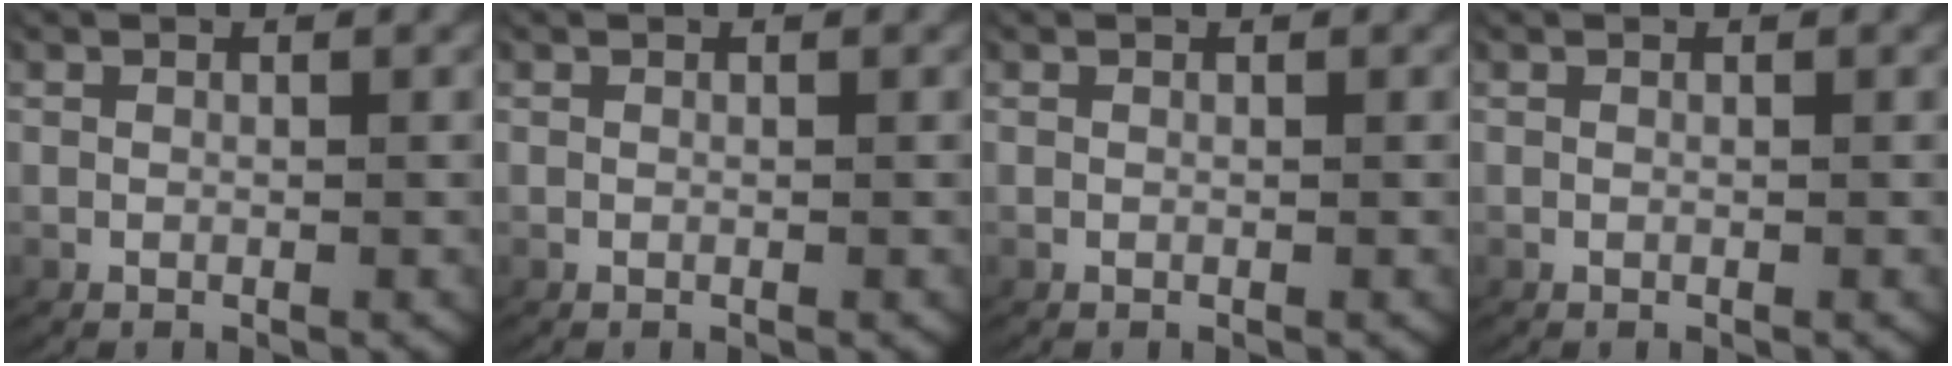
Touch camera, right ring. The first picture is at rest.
{"total": 0.0}
{"total": 0.0}
{"total": 0.0}